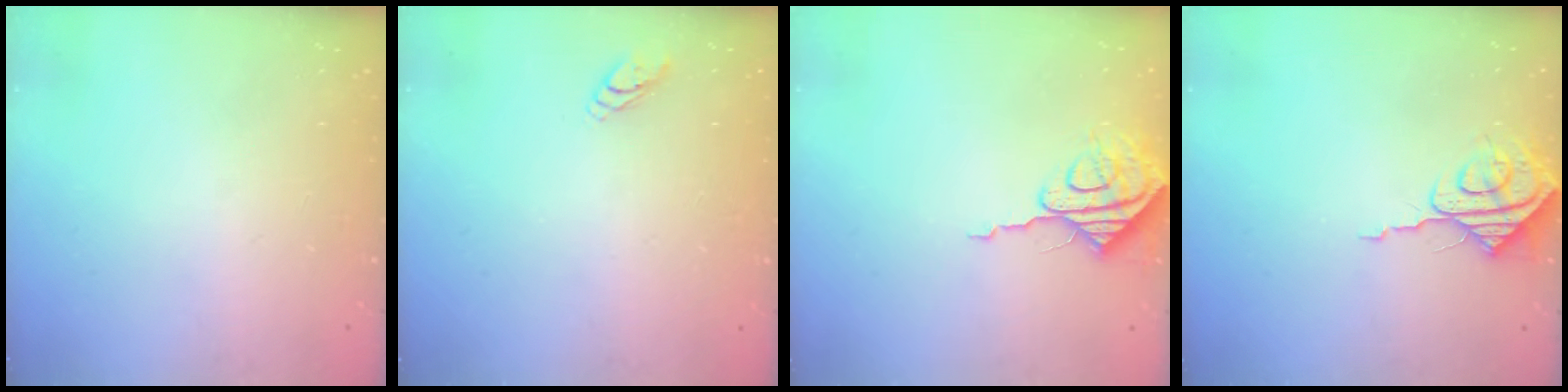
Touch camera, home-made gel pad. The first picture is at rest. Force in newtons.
{"total": 3.1, "press": 3.1, "slide": 0.3}
{"total": 8.4, "press": 8.4, "slide": 0.6}
{"total": 7.9, "press": 7.9, "slide": 0.8}